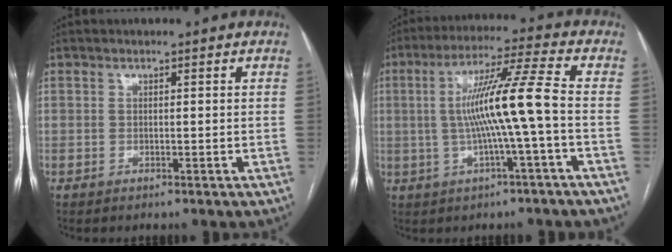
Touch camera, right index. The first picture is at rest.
{"total": 11.0, "force": [-0.9, -1.2, 10.9], "torque": [-0.199, 0.014, -0.014]}